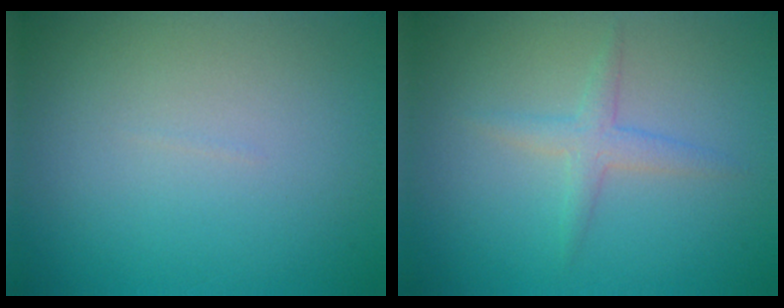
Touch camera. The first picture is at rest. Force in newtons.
{"total": 1.8, "press": 1.8, "slide": 0.1}